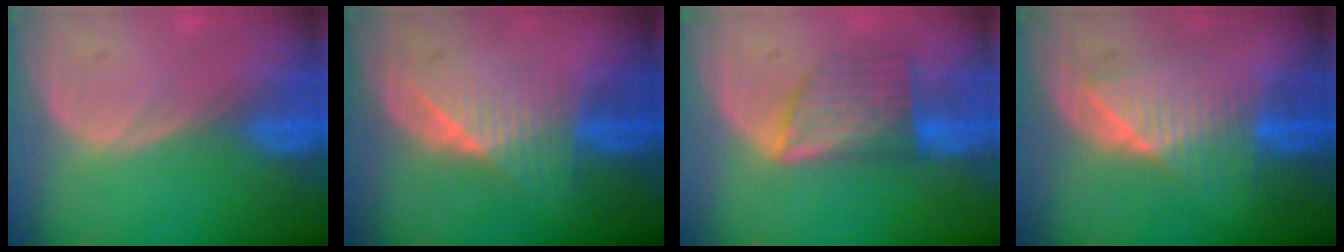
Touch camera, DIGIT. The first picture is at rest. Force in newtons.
{"total": 6.3, "press": 5.9, "slide": 2.3}
{"total": 7.2, "press": 6.4, "slide": 3.4}
{"total": 6.3, "press": 6.2, "slide": 1.0}